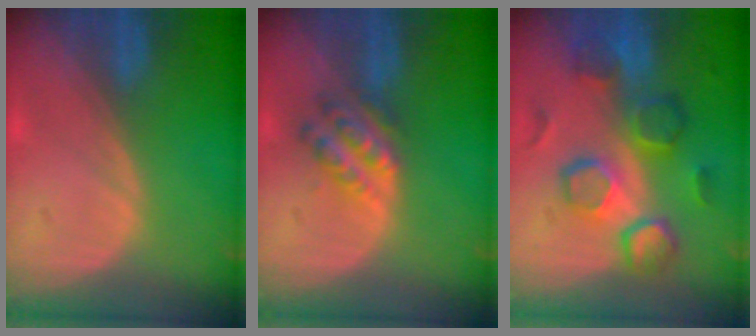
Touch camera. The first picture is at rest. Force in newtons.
{"total": 5.5, "press": 5.0, "slide": 2.4}
{"total": 9.9, "press": 9.4, "slide": 3.1}